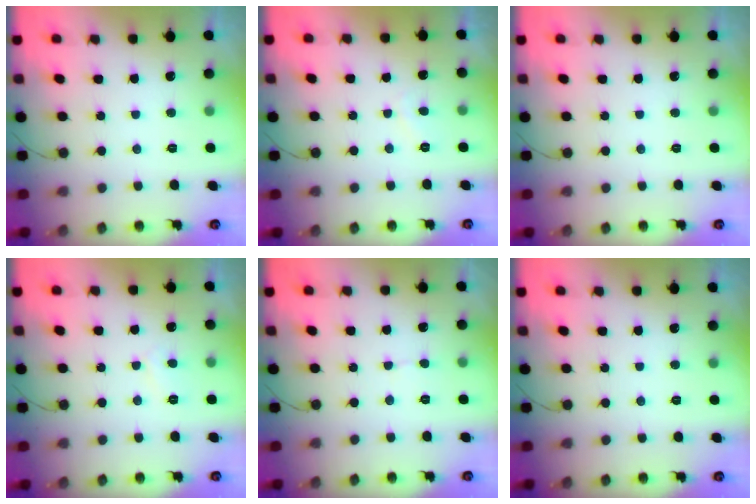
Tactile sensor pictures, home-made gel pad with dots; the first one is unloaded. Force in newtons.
{"total": 1.4, "press": 1.3, "slide": 0.5}
{"total": 0.0}
{"total": 3.9, "press": 3.9, "slide": 0.5}
{"total": 3.9, "press": 3.9, "slide": 0.3}
{"total": 0.0}